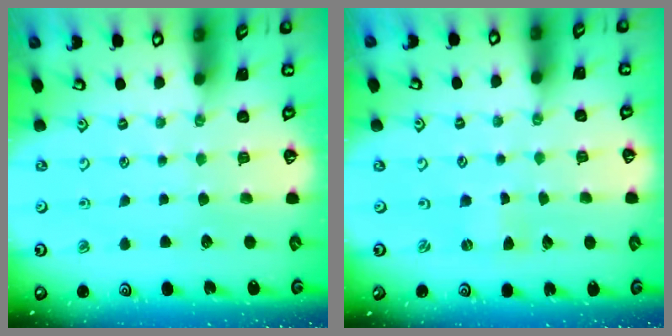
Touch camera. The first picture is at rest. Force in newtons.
{"total": 0.0}